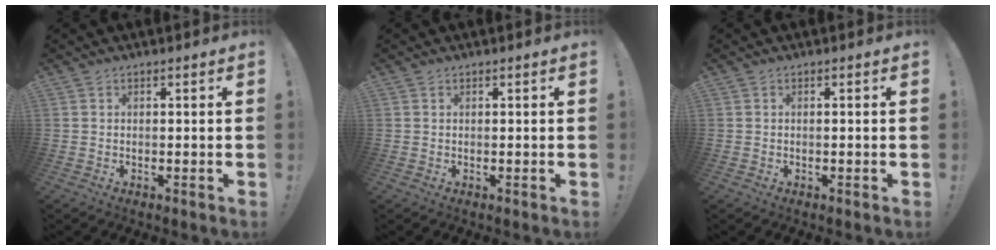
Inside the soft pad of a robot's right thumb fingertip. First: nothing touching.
{"total": 0.0}
{"total": 0.0}